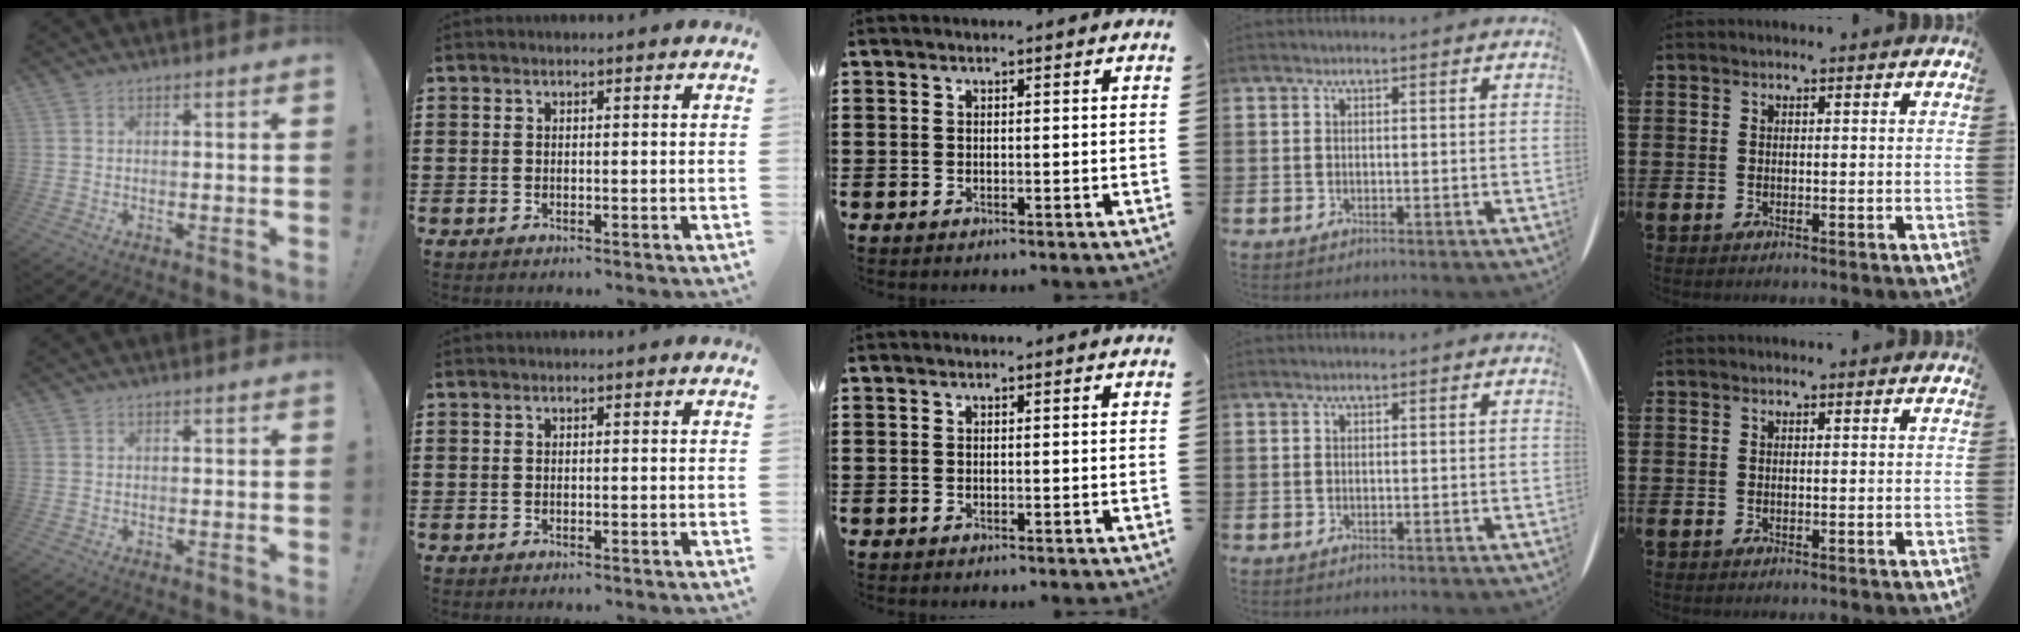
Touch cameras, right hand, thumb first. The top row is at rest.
{}